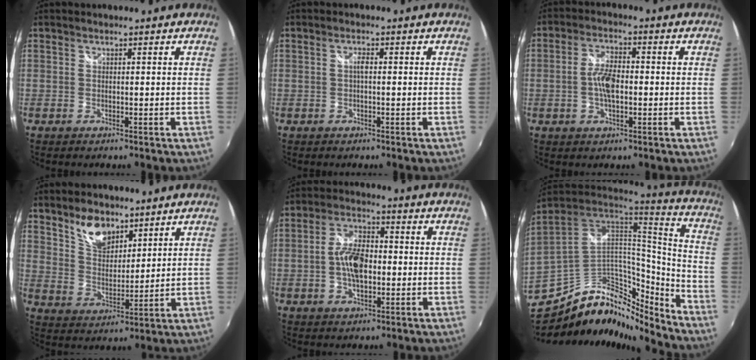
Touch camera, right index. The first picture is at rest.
{"total": 1.3, "force": [-0.1, 0.4, 1.2], "torque": [-0.023, 0.004, -0.005]}
{"total": 5.9, "force": [-0.9, 2.7, 5.1], "torque": [-0.100, 0.006, -0.017]}
{"total": 8.4, "force": [5.8, 4.3, 4.2], "torque": [-0.066, 0.007, 0.111]}
{"total": 8.2, "force": [-1.1, 4.4, 6.9], "torque": [-0.131, 0.010, -0.021]}
{"total": 23.8, "force": [-17.8, 12.3, 10.0], "torque": [-0.215, 0.039, -0.294]}